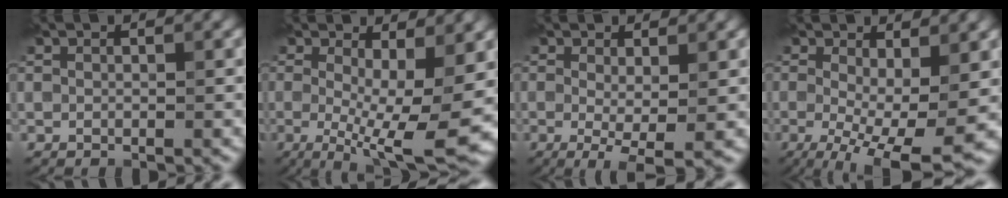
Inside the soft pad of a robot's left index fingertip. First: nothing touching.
{"total": 10.7, "force": [-0.7, 3.0, 10.3], "torque": [-0.150, -0.016, -0.011]}
{"total": 3.6, "force": [-0.3, 0.8, 3.5], "torque": [-0.056, -0.011, -0.005]}
{"total": 9.4, "force": [-1.6, 3.0, 8.7], "torque": [-0.139, -0.014, -0.019]}